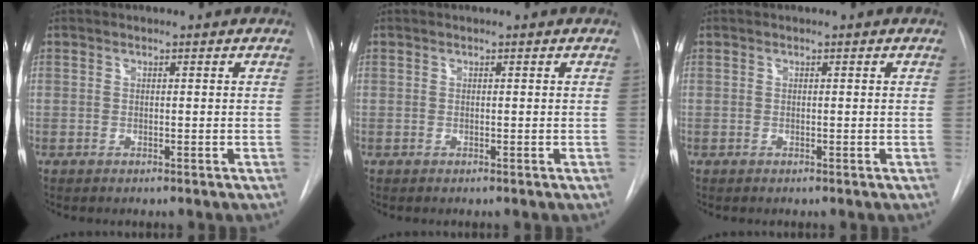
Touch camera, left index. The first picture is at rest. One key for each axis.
{"total": 0.0}
{"total": 0.0}